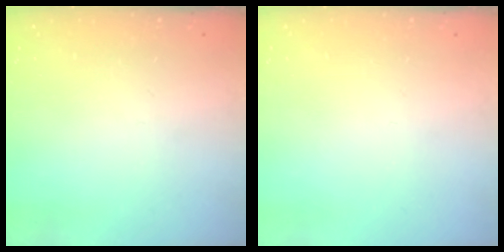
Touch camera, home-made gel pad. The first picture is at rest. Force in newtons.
{"total": 0.0}